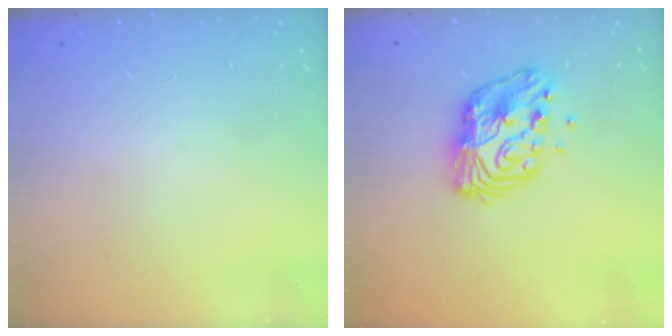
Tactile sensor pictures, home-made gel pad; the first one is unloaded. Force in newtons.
{"total": 11.9, "press": 11.9, "slide": 0.8}